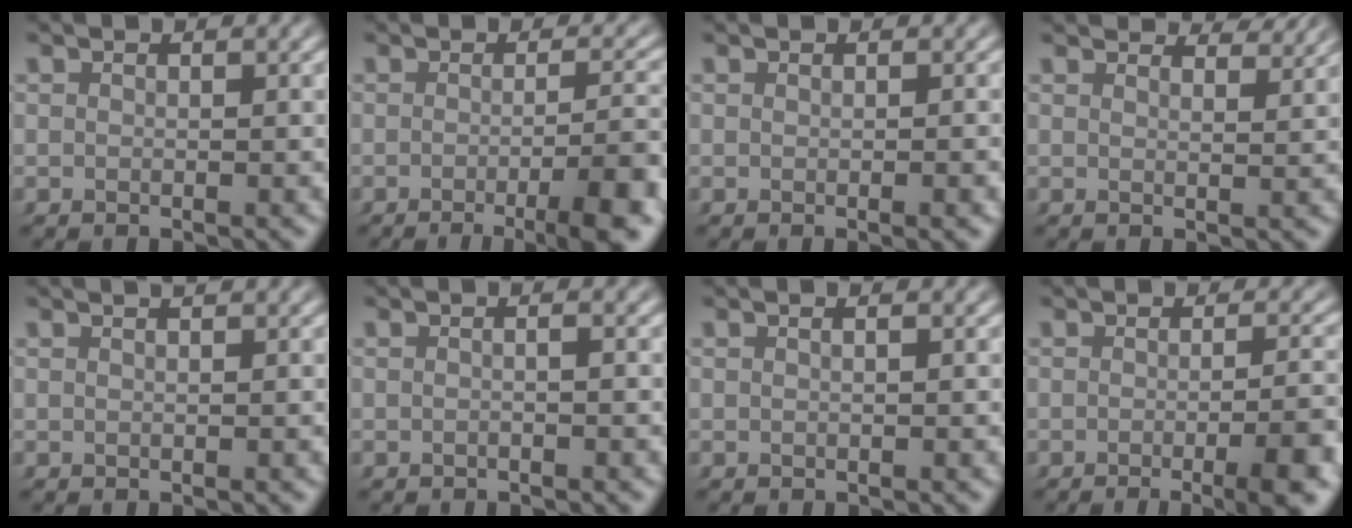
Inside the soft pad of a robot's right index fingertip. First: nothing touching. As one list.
[{"total": 7.4, "force": [-3.8, 1.7, 6.1], "torque": [-0.072, 0.000, -0.063]}, {"total": 0.9, "force": [-0.2, -0.1, 0.9], "torque": [-0.008, 0.004, -0.006]}, {"total": 3.8, "force": [3.7, 0.0, 0.8], "torque": [-0.002, 0.001, 0.054]}, {"total": 1.0, "force": [0.5, -0.2, 0.8], "torque": [-0.003, 0.004, 0.006]}, {"total": 1.1, "force": [-0.4, 0.0, 1.0], "torque": [-0.016, 0.007, -0.011]}, {"total": 0.5, "force": [0.0, -0.1, 0.5], "torque": [-0.008, 0.003, 0.000]}, {"total": 6.1, "force": [-2.8, 1.4, 5.3], "torque": [-0.060, 0.002, -0.051]}]